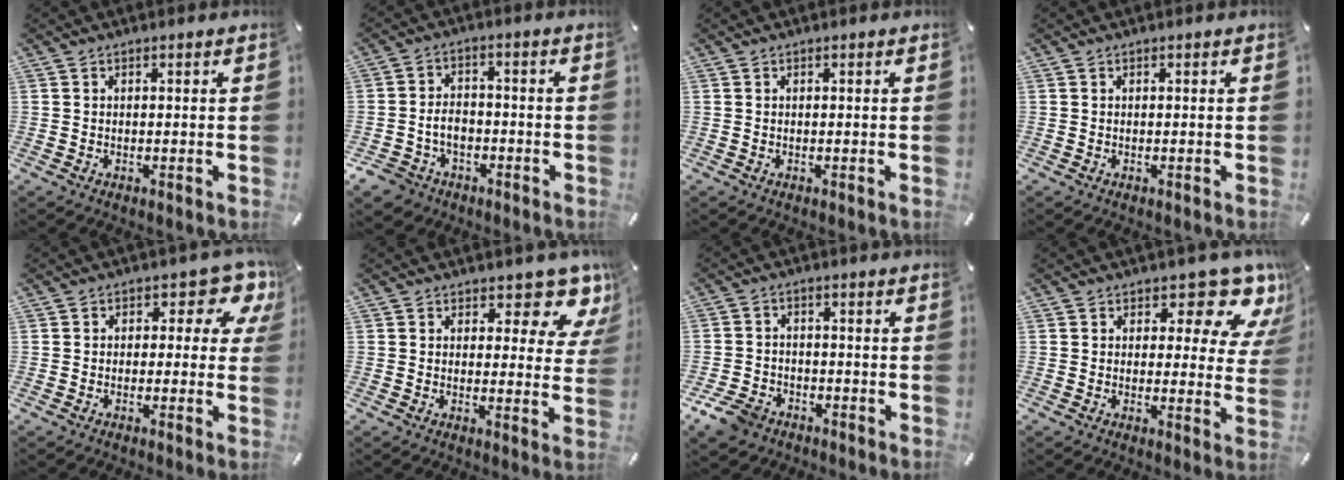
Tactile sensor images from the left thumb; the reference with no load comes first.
{"total": 6.6, "force": [-2.1, 5.6, 2.8], "torque": [-0.071, 0.013, -0.039]}
{"total": 0.0}
{"total": 0.0}
{"total": 7.7, "force": [2.9, 4.4, 5.6], "torque": [-0.065, -0.019, 0.044]}
{"total": 8.2, "force": [6.1, 3.6, 4.2], "torque": [-0.038, -0.051, 0.102]}
{"total": 6.0, "force": [-4.0, 3.8, 2.2], "torque": [-0.055, 0.021, -0.080]}
{"total": 11.1, "force": [7.0, 5.0, 7.0], "torque": [-0.073, -0.055, 0.115]}